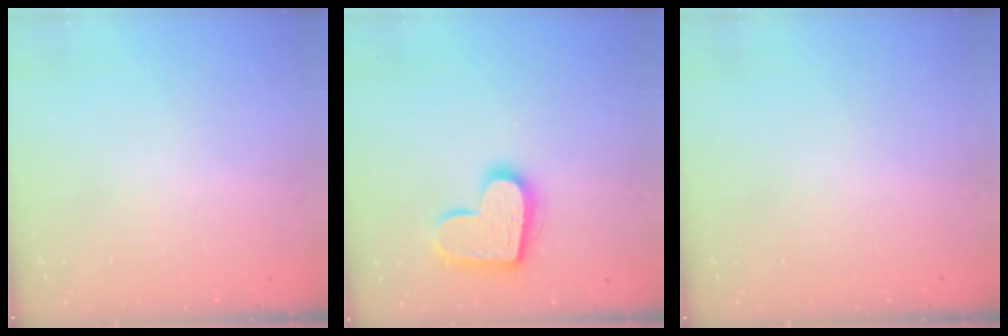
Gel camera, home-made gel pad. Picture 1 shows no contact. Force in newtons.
{"total": 16.4, "press": 16.4, "slide": 1.2}
{"total": 0.0}